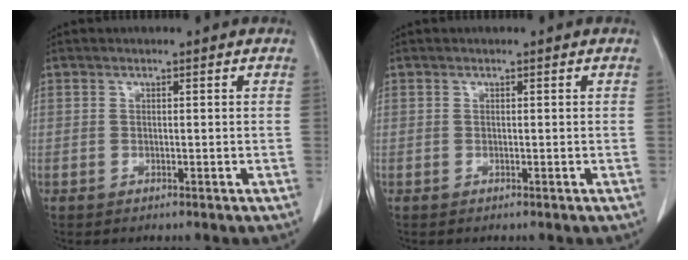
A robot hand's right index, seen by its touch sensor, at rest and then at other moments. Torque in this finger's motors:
{"motor_torque": [0.00, 0.00, 0.00, 0.00]}